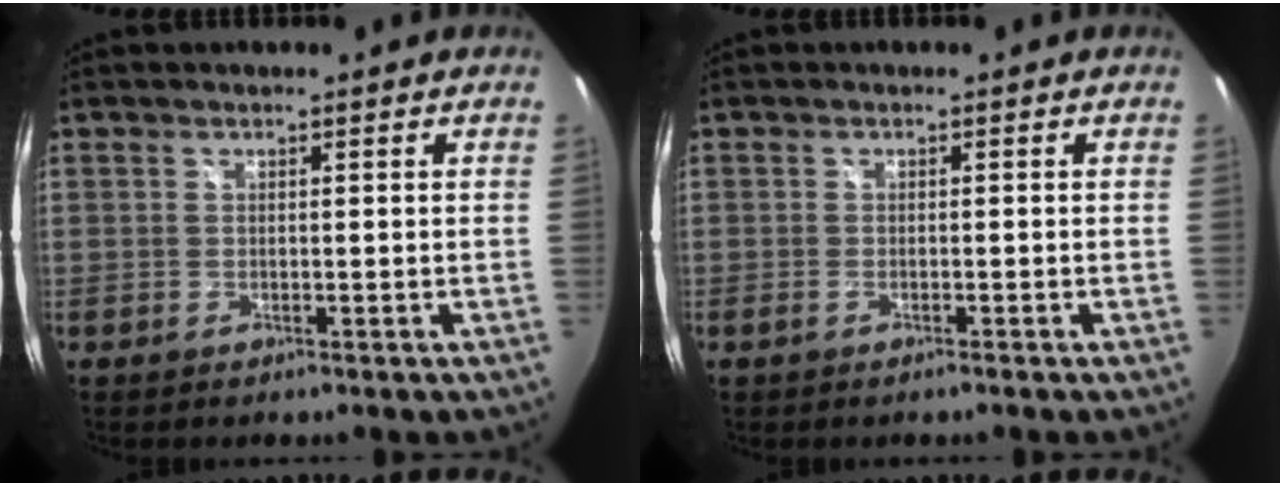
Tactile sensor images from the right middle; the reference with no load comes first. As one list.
[{"total": 1.0, "force": [-0.9, 0.2, 0.5], "torque": [-0.012, -0.001, -0.017]}]